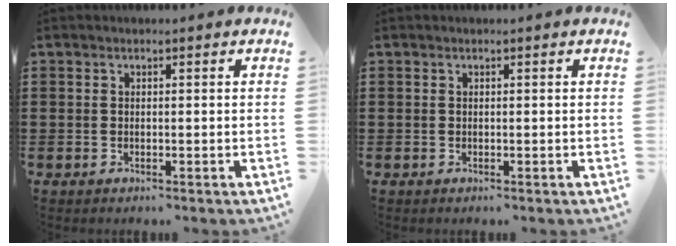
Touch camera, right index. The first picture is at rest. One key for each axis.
{"total": 0.0}